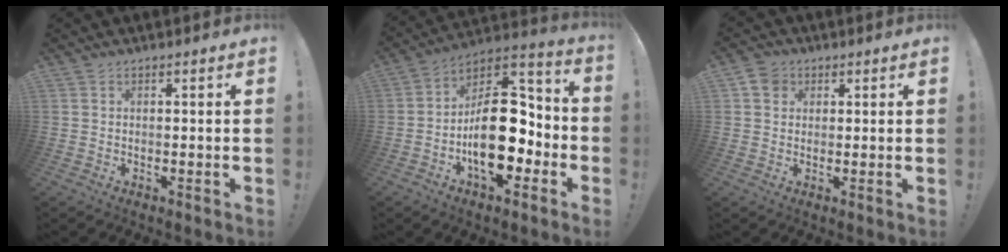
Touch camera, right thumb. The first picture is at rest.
{"total": 21.6, "force": [-4.3, 12.9, 16.8], "torque": [-0.249, 0.023, -0.059]}
{"total": 5.1, "force": [2.2, 4.2, 1.8], "torque": [-0.021, -0.004, 0.042]}